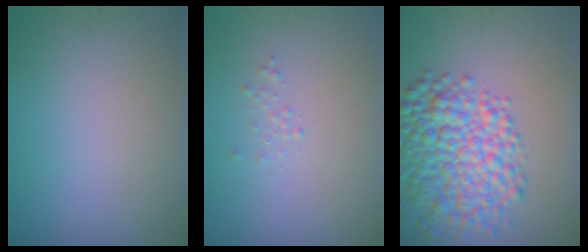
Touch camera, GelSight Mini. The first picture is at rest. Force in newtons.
{"total": 0.5, "press": 0.5, "slide": 0.0}
{"total": 7.1, "press": 7.1, "slide": 0.1}